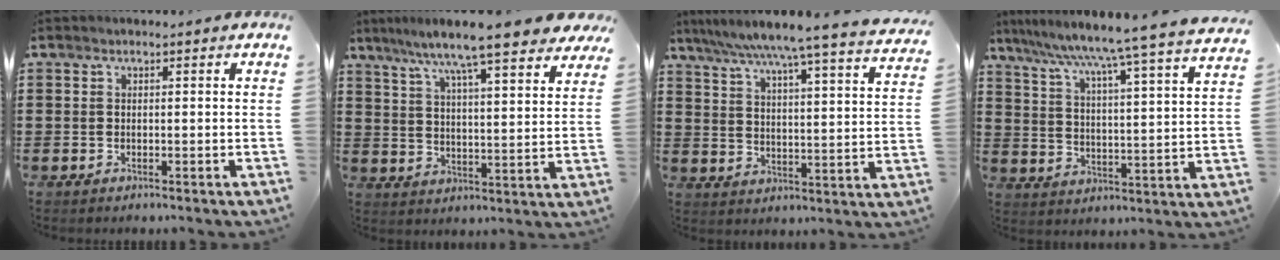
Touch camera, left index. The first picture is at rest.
{"total": 9.1, "force": [7.9, 0.1, 4.5], "torque": [-0.114, -0.042, 0.129]}
{"total": 6.5, "force": [5.6, -1.2, 3.0], "torque": [-0.080, -0.045, 0.088]}
{"total": 6.6, "force": [5.6, -1.7, 3.0], "torque": [-0.081, -0.054, 0.083]}